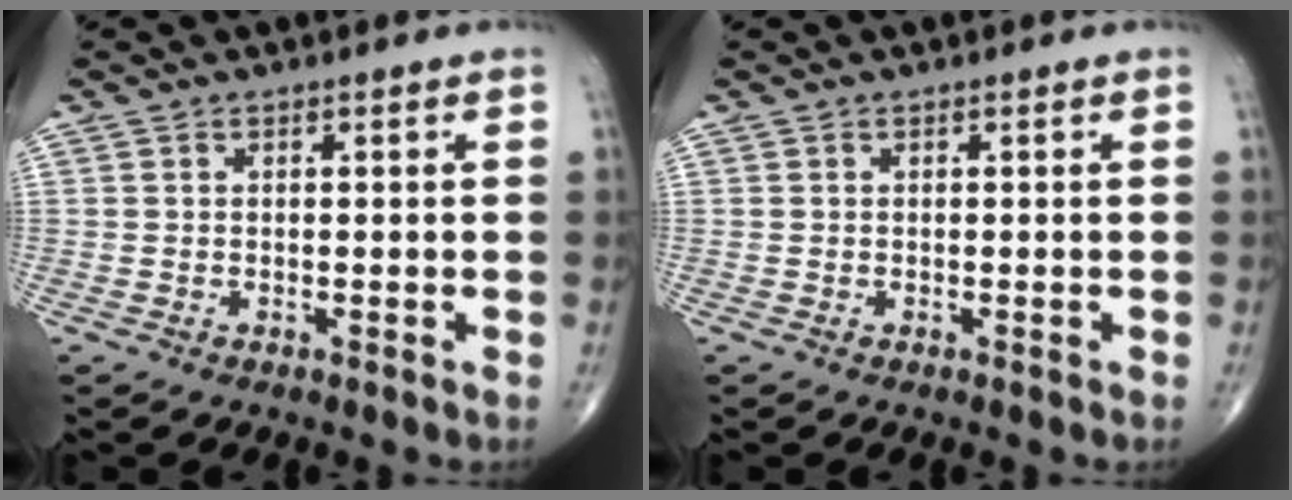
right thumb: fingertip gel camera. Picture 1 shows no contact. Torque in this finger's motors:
{"motor_torque": [0.00, 0.00, 0.00, 0.00, 0.00]}